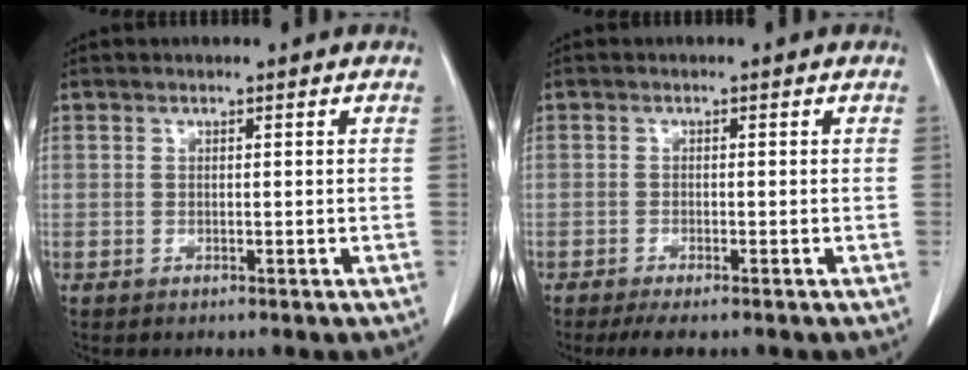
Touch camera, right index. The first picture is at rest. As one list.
[{"total": 3.3, "force": [-2.5, 0.5, 2.0], "torque": [-0.031, -0.008, -0.040]}]